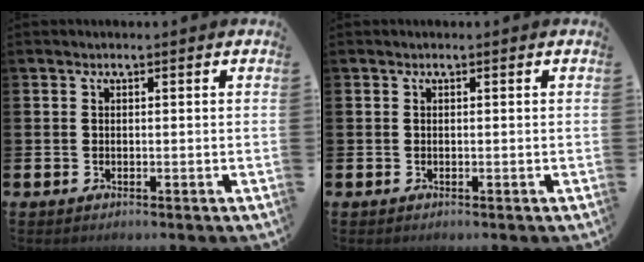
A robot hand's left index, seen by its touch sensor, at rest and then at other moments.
{"total": 0.0}